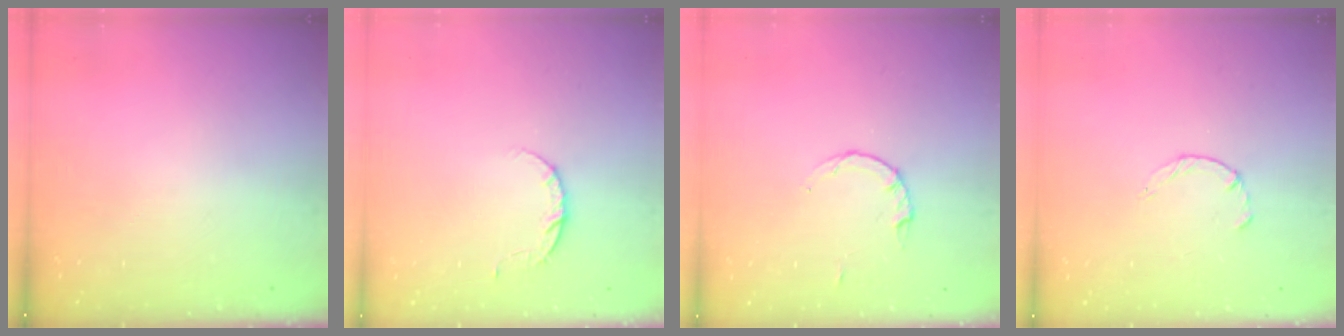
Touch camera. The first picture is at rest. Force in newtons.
{"total": 4.5, "press": 4.5, "slide": 0.5}
{"total": 2.2, "press": 2.1, "slide": 0.3}
{"total": 1.8, "press": 1.7, "slide": 0.3}